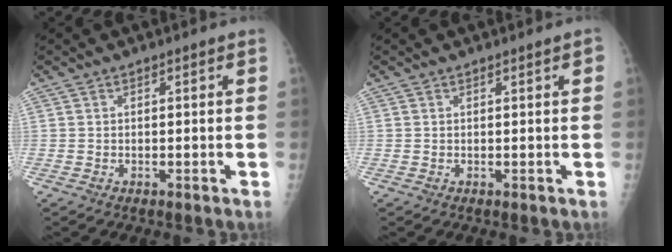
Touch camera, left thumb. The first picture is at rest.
{"total": 0.7, "force": [0.3, 0.2, 0.7], "torque": [-0.011, 0.002, 0.001]}